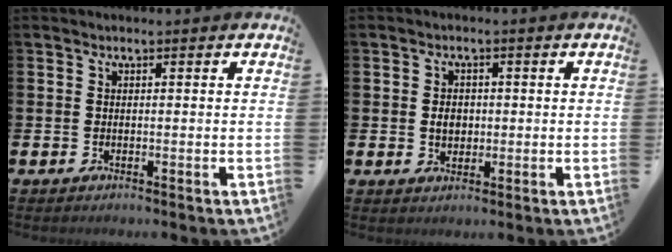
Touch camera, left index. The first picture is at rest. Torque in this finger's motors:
{"motor_torque": [0.25, 0.19, 0.08, 0.08]}